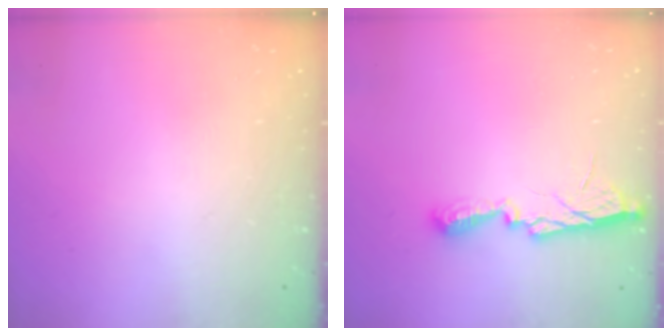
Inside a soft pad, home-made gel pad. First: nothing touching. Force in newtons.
{"total": 9.7, "press": 9.7, "slide": 0.9}